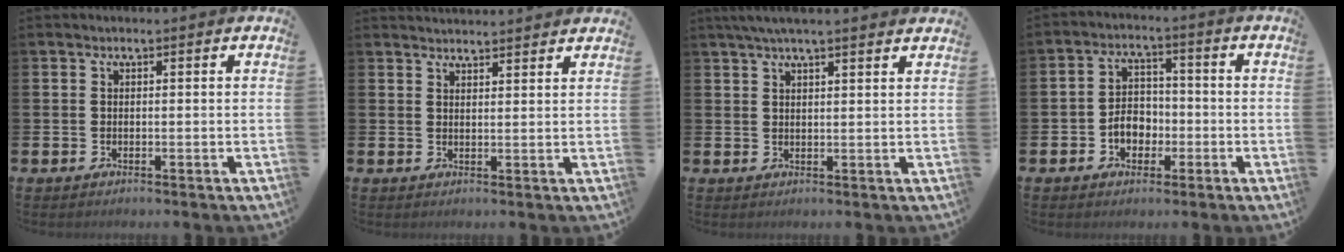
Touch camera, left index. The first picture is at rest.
{"total": 2.7, "force": [2.7, 0.0, -0.2], "torque": [0.006, -0.015, 0.048]}
{"total": 3.7, "force": [3.3, 0.1, 1.7], "torque": [-0.034, -0.005, 0.059]}
{"total": 4.5, "force": [-1.5, 3.5, 2.3], "torque": [-0.028, -0.001, -0.038]}